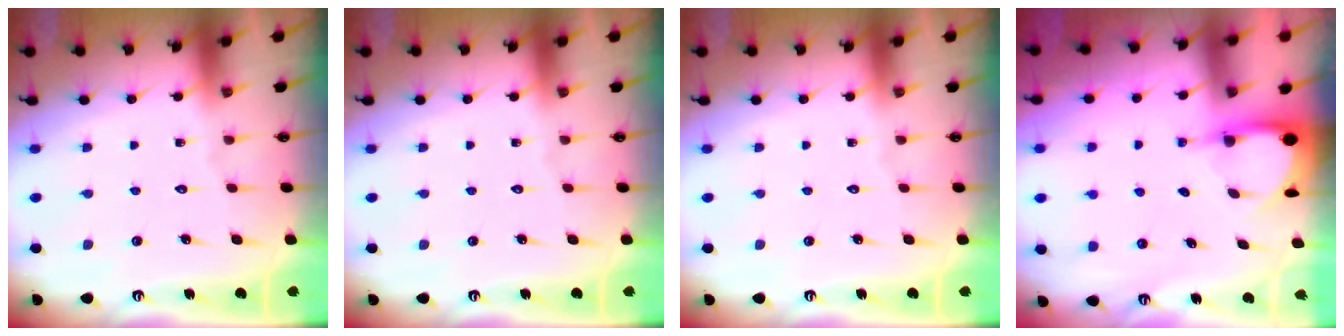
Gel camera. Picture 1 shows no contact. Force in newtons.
{"total": 0.0}
{"total": 0.0}
{"total": 3.4, "press": 3.4, "slide": 0.1}